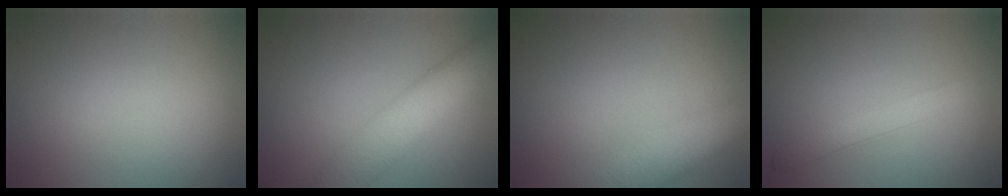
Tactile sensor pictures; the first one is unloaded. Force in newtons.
{"total": 6.3, "press": 6.3, "slide": 0.2}
{"total": 5.1, "press": 5.0, "slide": 0.4}
{"total": 2.1, "press": 2.1, "slide": 0.0}